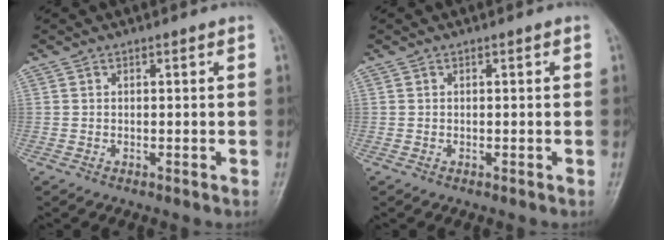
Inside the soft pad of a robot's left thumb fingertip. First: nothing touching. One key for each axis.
{"total": 0.0}